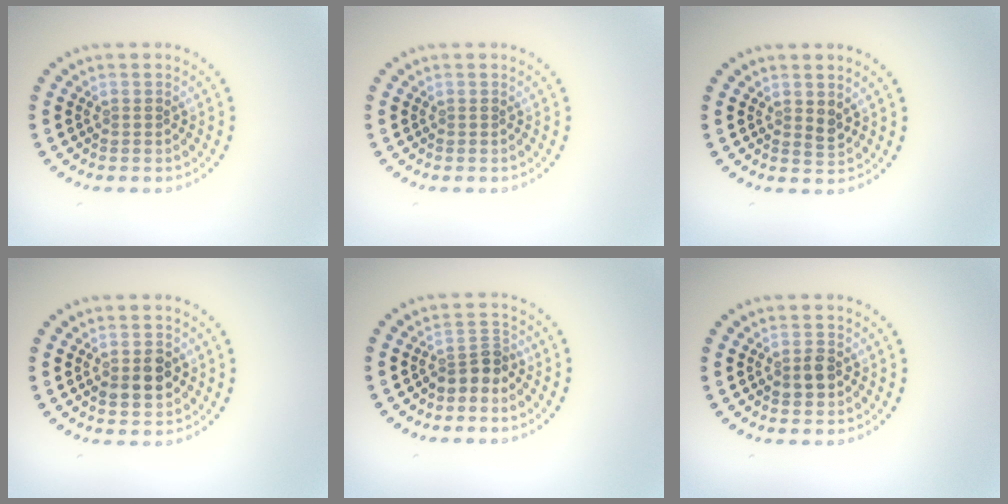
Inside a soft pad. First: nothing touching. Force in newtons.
{"total": 0.0}
{"total": 1.1, "press": 1.0, "slide": 0.5}
{"total": 2.9, "press": 2.9, "slide": 0.2}
{"total": 2.4, "press": 1.8, "slide": 1.6}
{"total": 1.7, "press": 1.6, "slide": 0.3}